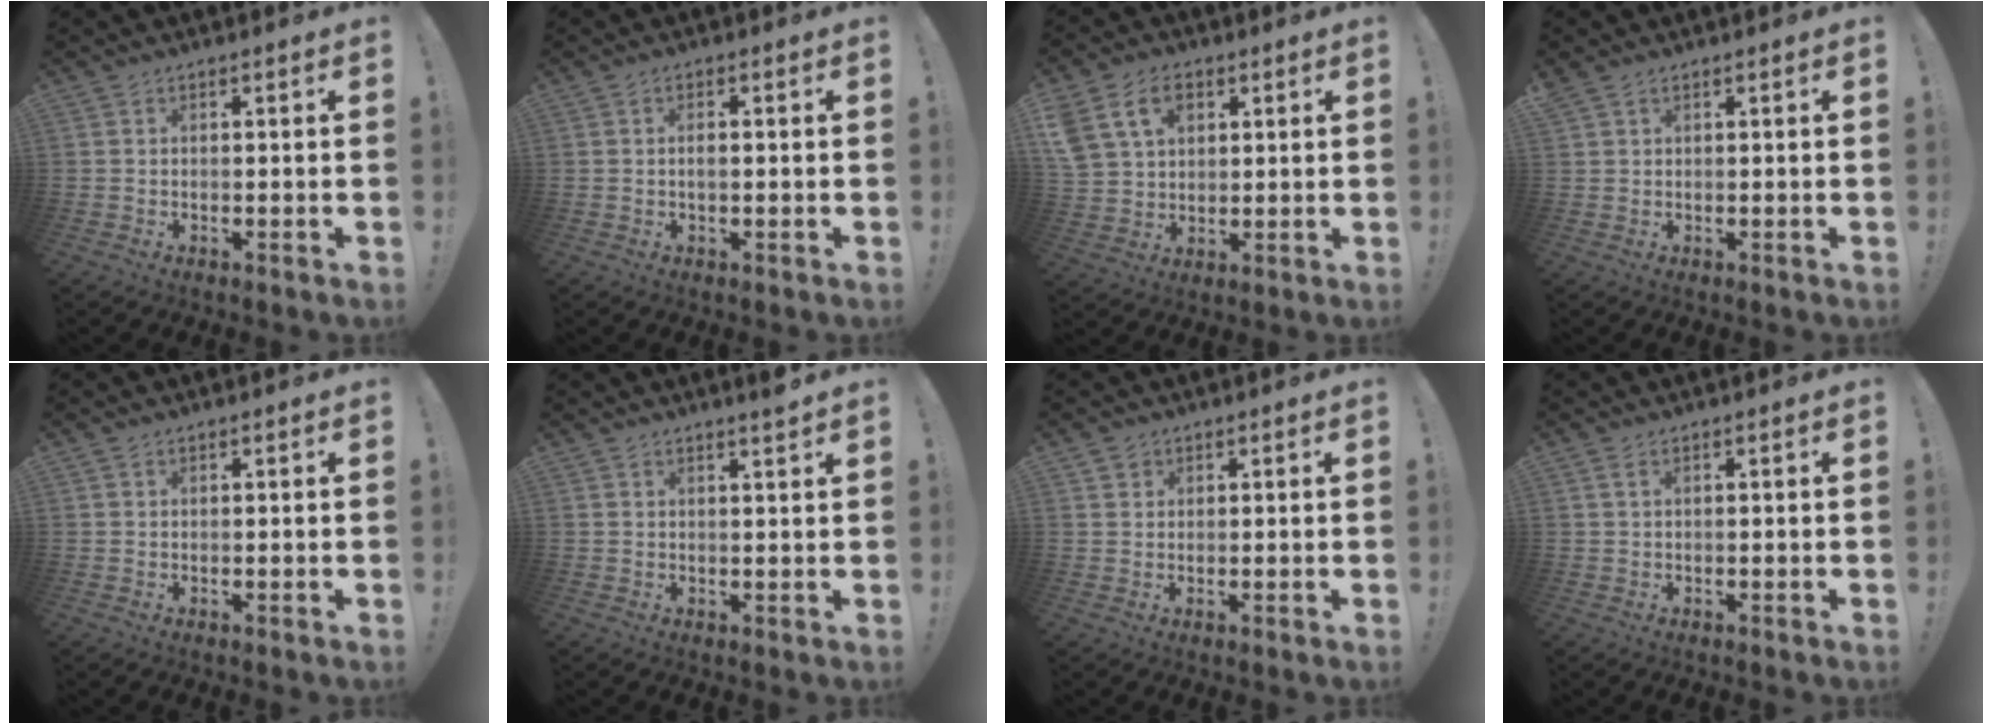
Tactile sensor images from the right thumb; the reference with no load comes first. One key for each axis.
{"total": 1.8, "fx": -0.3, "fy": 0.6, "fz": 1.6, "tx": -0.030, "ty": 0.003, "tz": -0.007}
{"total": 13.3, "fx": 5.6, "fy": 9.5, "fz": 7.5, "tx": -0.132, "ty": -0.013, "tz": 0.113}
{"total": 0.9, "fx": 0.7, "fy": 0.4, "fz": 0.5, "tx": -0.004, "ty": -0.003, "tz": 0.011}
{"total": 0.5, "fx": 0.4, "fy": 0.3, "fz": 0.1, "tx": -0.001, "ty": 0.000, "tz": 0.007}
{"total": 2.4, "fx": 1.9, "fy": -0.3, "fz": 1.4, "tx": -0.014, "ty": -0.015, "tz": 0.030}
{"total": 1.8, "fx": 1.2, "fy": 1.3, "fz": 0.1, "tx": 0.009, "ty": -0.006, "tz": 0.021}
{"total": 1.6, "fx": 0.6, "fy": 0.4, "fz": 1.4, "tx": -0.032, "ty": 0.004, "tz": 0.012}